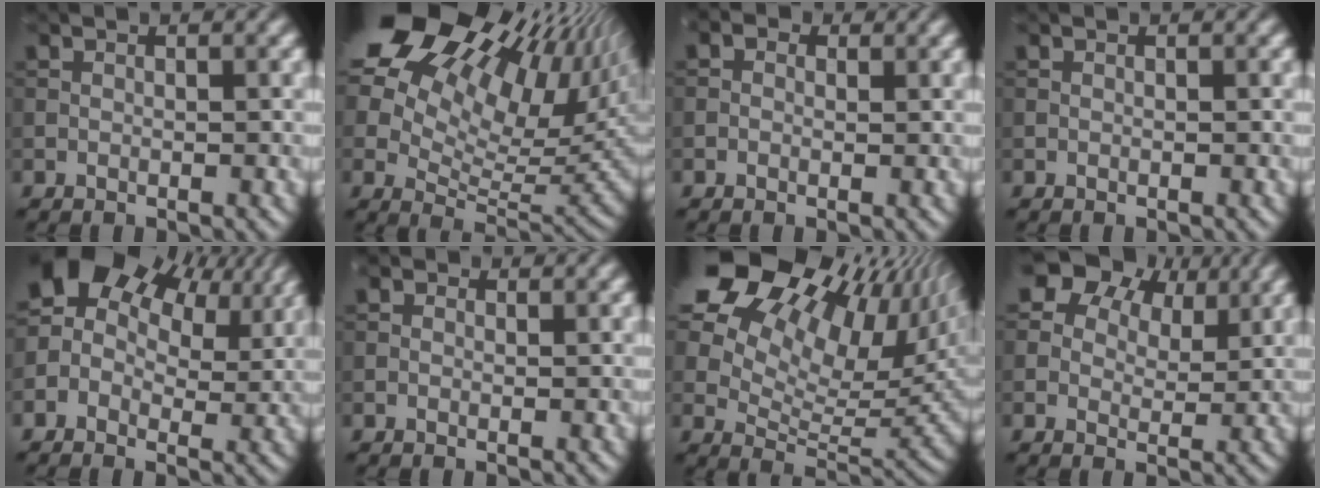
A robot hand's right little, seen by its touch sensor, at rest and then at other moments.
{"total": 21.6, "force": [11.1, 11.7, 14.3], "torque": [-0.261, 0.061, 0.187]}
{"total": 1.5, "force": [0.5, 1.2, 0.8], "torque": [-0.014, 0.002, -0.008]}
{"total": 0.0}
{"total": 12.4, "force": [6.2, 7.7, 7.5], "torque": [-0.147, 0.039, 0.090]}
{"total": 0.7, "force": [0.2, 0.6, 0.3], "torque": [-0.005, -0.003, -0.004]}
{"total": 19.7, "force": [10.7, 10.4, 12.8], "torque": [-0.221, 0.053, 0.172]}
{"total": 9.5, "force": [5.9, 6.0, 4.5], "torque": [-0.081, 0.015, 0.088]}